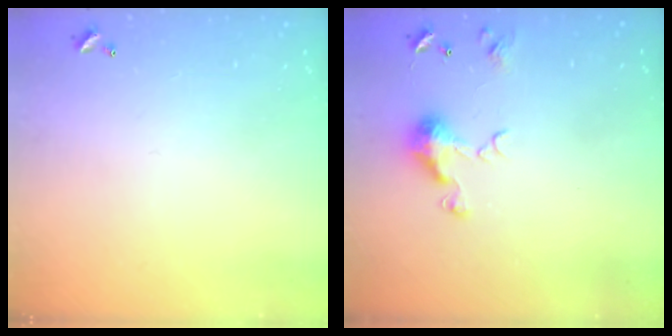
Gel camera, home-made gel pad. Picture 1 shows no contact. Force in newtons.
{"total": 6.6, "press": 6.5, "slide": 1.0}